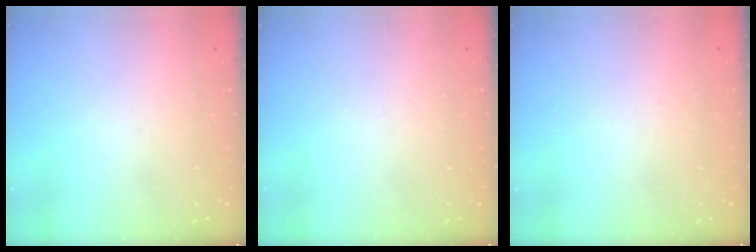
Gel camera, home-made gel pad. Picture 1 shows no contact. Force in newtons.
{"total": 0.0}
{"total": 2.6, "press": 2.5, "slide": 0.3}